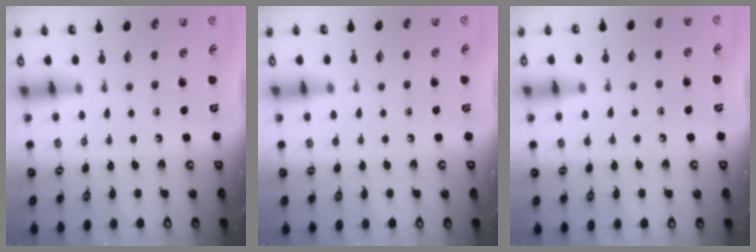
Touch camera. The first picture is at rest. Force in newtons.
{"total": 2.9, "press": 2.8, "slide": 0.4}
{"total": 6.5, "press": 6.4, "slide": 0.8}